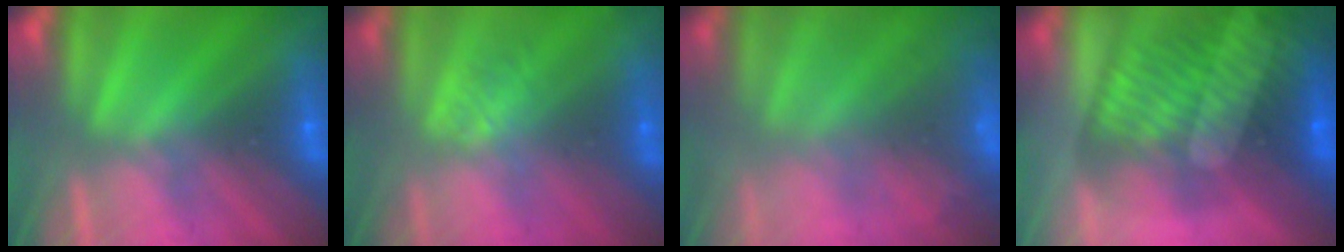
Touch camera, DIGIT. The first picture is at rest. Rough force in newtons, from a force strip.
{"total": 1.3}
{"total": 7.8}
{"total": 8.3}